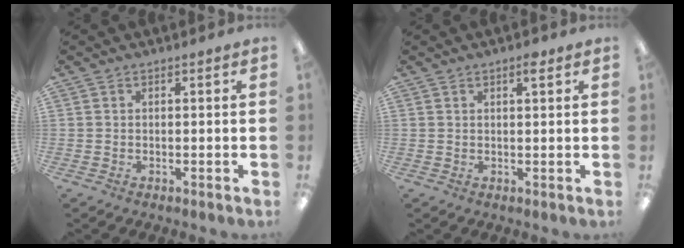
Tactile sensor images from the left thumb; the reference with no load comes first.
{"total": 2.5, "force": [1.6, 0.7, 1.7], "torque": [-0.022, -0.003, 0.024]}